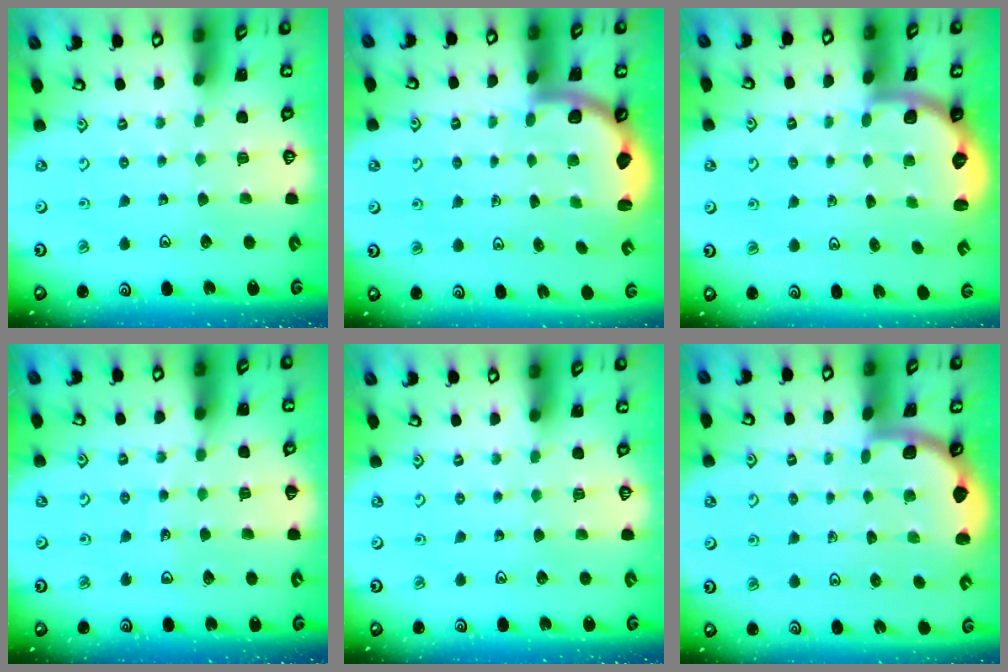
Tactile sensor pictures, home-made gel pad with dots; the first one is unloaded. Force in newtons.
{"total": 2.6, "press": 2.5, "slide": 0.7}
{"total": 2.7, "press": 2.1, "slide": 1.7}
{"total": 2.5, "press": 2.5, "slide": 0.2}
{"total": 0.0}
{"total": 1.9, "press": 1.9, "slide": 0.0}